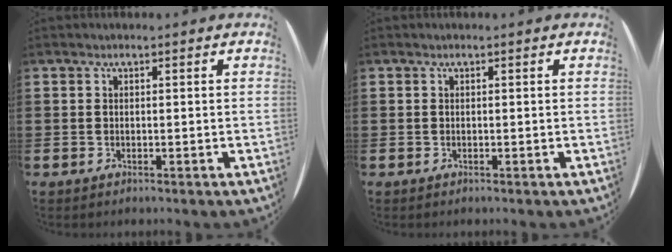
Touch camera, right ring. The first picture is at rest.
{"total": 0.0}